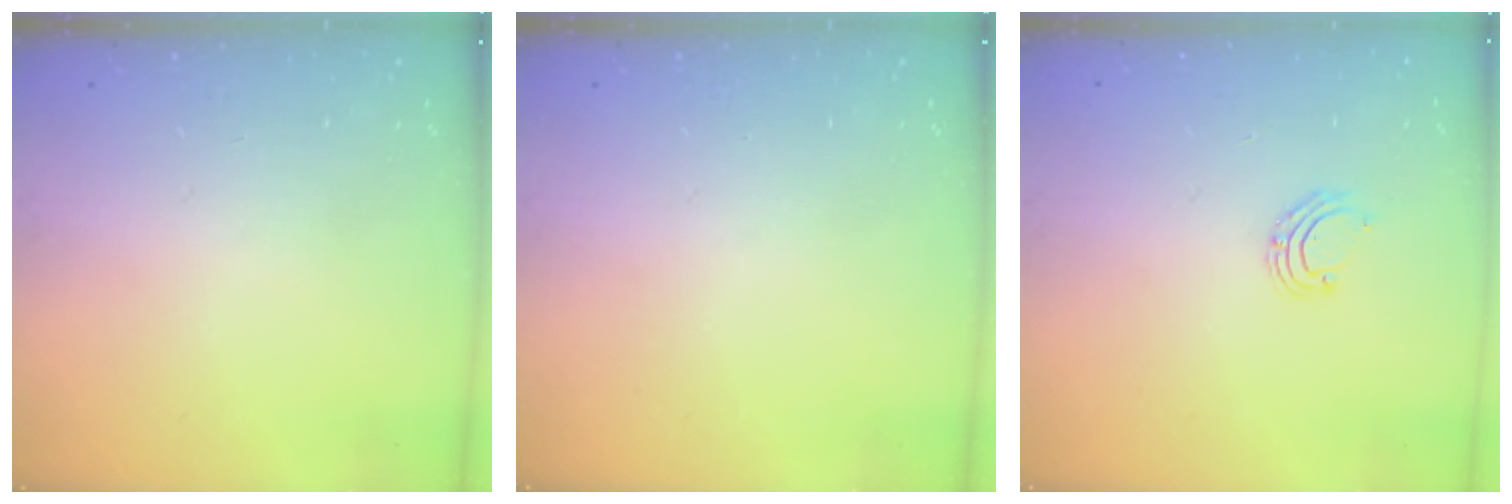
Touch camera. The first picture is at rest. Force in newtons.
{"total": 0.0}
{"total": 4.1, "press": 4.1, "slide": 0.4}